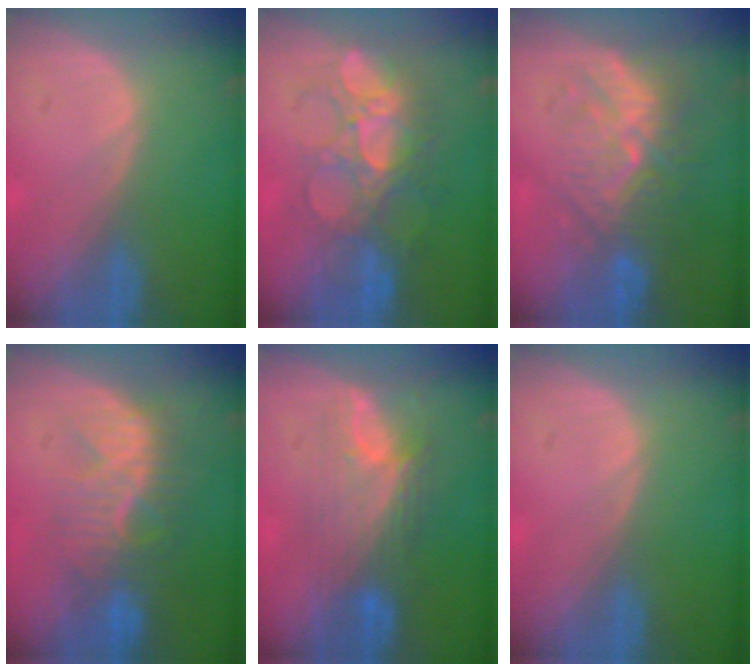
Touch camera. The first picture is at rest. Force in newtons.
{"total": 8.8, "press": 8.6, "slide": 1.6}
{"total": 9.0, "press": 8.6, "slide": 2.4}
{"total": 9.5, "press": 8.6, "slide": 4.1}
{"total": 7.3, "press": 7.1, "slide": 1.5}
{"total": 0.0}